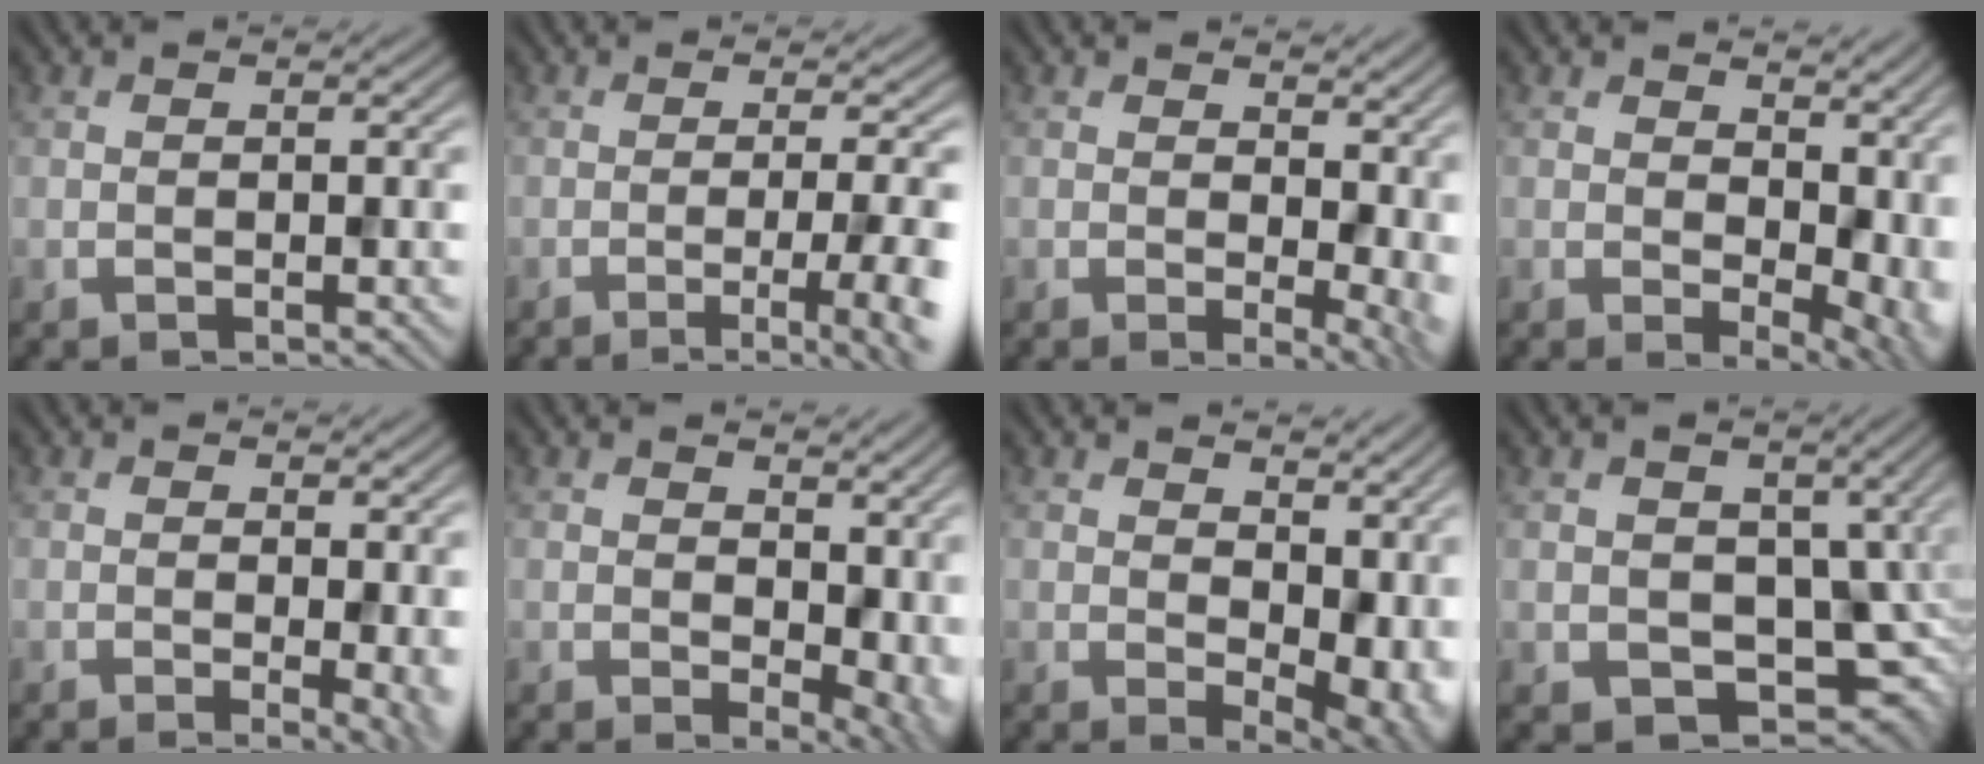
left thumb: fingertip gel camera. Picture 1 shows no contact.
{"total": 7.0, "force": [-2.1, 1.1, 6.6], "torque": [-0.083, -0.002, -0.027]}
{"total": 6.5, "force": [1.4, 3.6, 5.3], "torque": [-0.071, -0.009, 0.031]}
{"total": 9.4, "force": [2.6, 5.8, 6.9], "torque": [-0.091, -0.021, 0.064]}
{"total": 2.8, "force": [-0.1, 0.4, 2.8], "torque": [-0.031, -0.004, -0.003]}
{"total": 7.5, "force": [1.7, 4.8, 5.5], "torque": [-0.089, -0.019, 0.043]}
{"total": 9.9, "force": [2.6, 6.1, 7.3], "torque": [-0.093, -0.021, 0.066]}
{"total": 8.6, "force": [-0.8, 6.2, 5.8], "torque": [-0.094, -0.030, -0.014]}